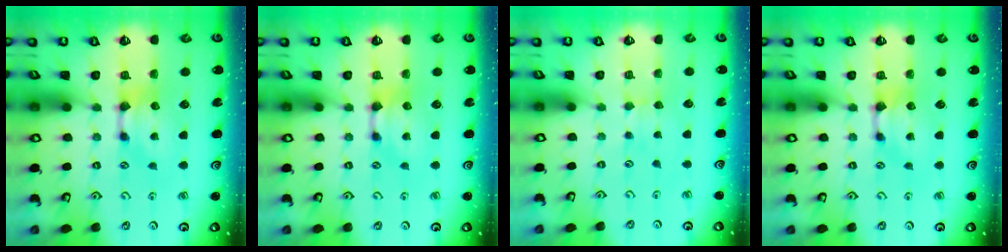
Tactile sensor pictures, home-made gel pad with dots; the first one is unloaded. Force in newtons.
{"total": 0.0}
{"total": 2.3, "press": 2.3, "slide": 0.4}
{"total": 0.0}